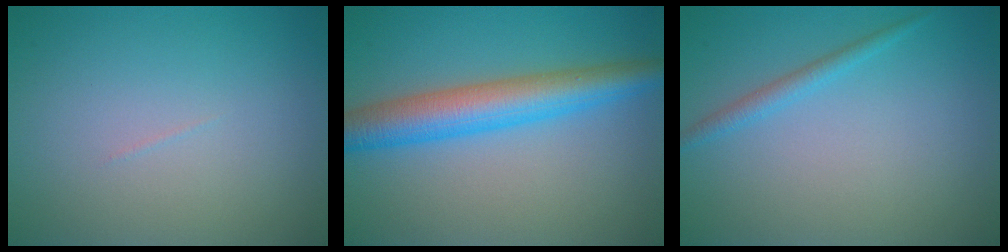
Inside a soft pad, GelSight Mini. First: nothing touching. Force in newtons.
{"total": 6.2, "press": 6.2, "slide": 0.1}
{"total": 1.4, "press": 1.4, "slide": 0.1}